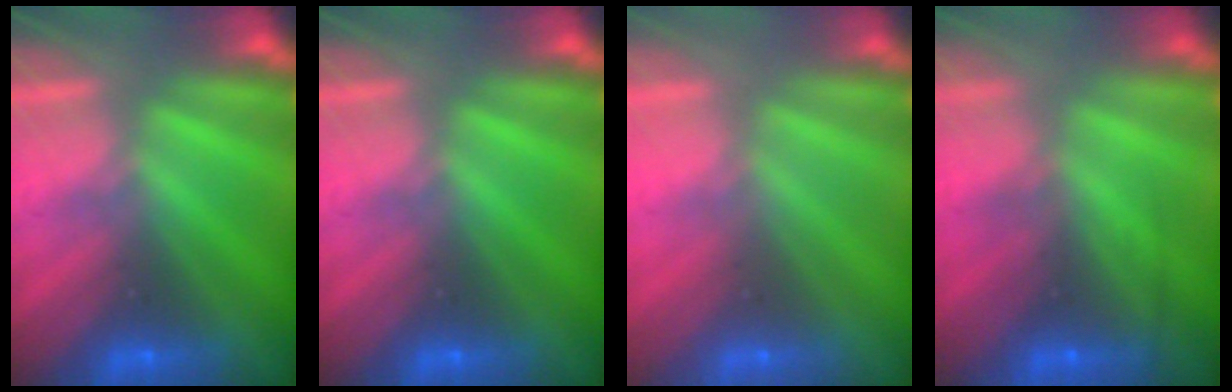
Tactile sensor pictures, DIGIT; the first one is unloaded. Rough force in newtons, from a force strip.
{"total": 0.0}
{"total": 2.8}
{"total": 2.2}